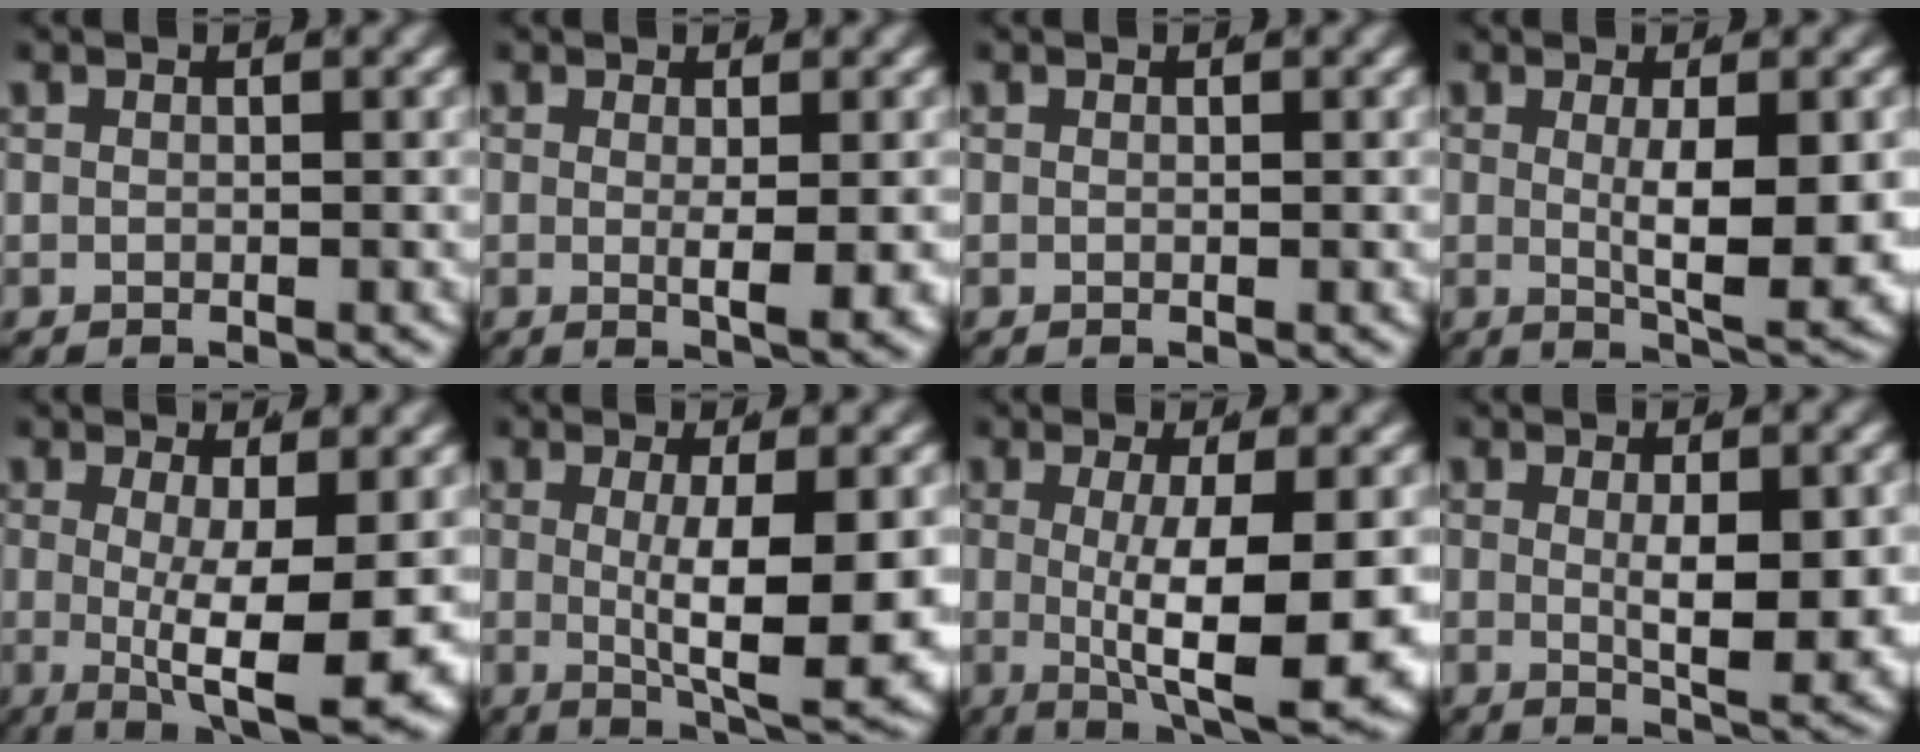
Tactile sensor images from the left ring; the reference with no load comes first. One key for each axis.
{"total": 2.6, "fx": 0.0, "fy": -0.1, "fz": 2.6, "tx": -0.042, "ty": -0.013, "tz": 0.006}
{"total": 0.0}
{"total": 6.4, "fx": -0.3, "fy": 1.2, "fz": 6.3, "tx": -0.091, "ty": -0.020, "tz": 0.006}
{"total": 8.7, "fx": -0.5, "fy": 2.5, "fz": 8.4, "tx": -0.123, "ty": -0.023, "tz": 0.002}
{"total": 9.1, "fx": -0.1, "fy": 2.0, "fz": 8.9, "tx": -0.119, "ty": -0.018, "tz": 0.014}
{"total": 10.0, "fx": -0.4, "fy": 2.1, "fz": 9.8, "tx": -0.135, "ty": -0.013, "tz": 0.006}
{"total": 4.7, "fx": 0.3, "fy": 1.0, "fz": 4.6, "tx": -0.072, "ty": -0.019, "tz": 0.012}